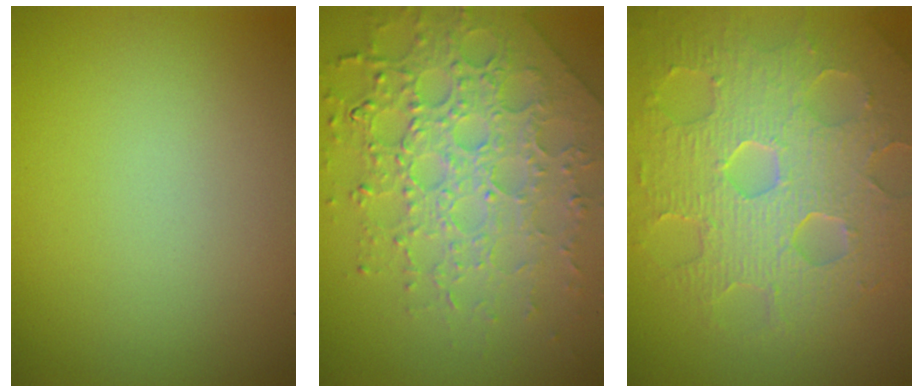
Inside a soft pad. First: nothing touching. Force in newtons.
{"total": 7.9, "press": 5.6, "slide": 5.6}
{"total": 8.6, "press": 6.1, "slide": 6.0}